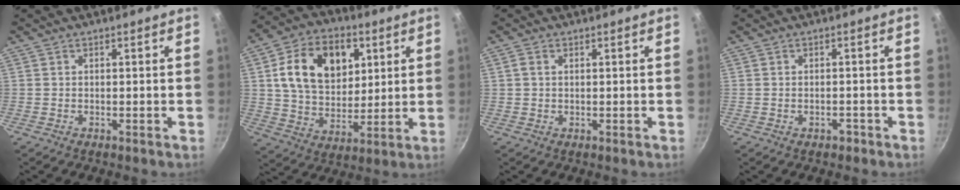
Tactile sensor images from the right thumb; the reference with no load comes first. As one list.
[{"total": 18.2, "force": [5.3, 12.8, 11.8], "torque": [-0.171, -0.006, 0.087]}, {"total": 1.5, "force": [0.5, 1.0, 1.0], "torque": [-0.017, 0.001, 0.009]}, {"total": 1.5, "force": [-0.9, 0.9, 0.8], "torque": [-0.006, 0.012, -0.009]}]